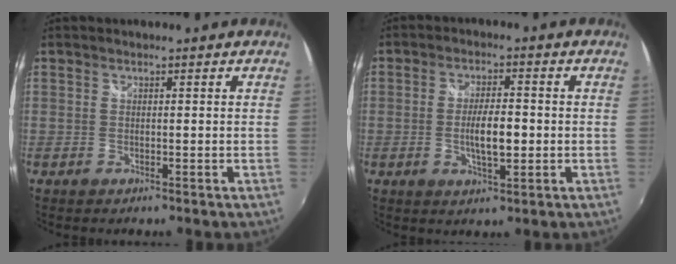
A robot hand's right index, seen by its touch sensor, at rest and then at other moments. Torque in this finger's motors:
{"motor_torque": [0.62, -0.26, 0.36, 0.10]}